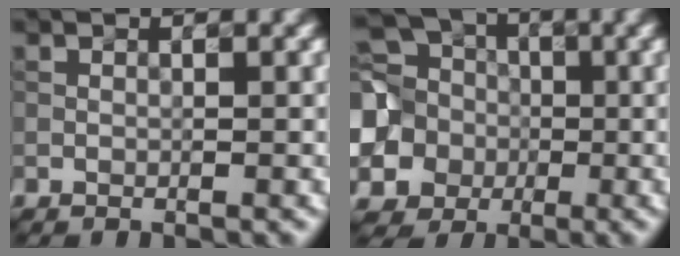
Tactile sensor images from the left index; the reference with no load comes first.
{"total": 13.0, "force": [0.0, 11.7, 5.7], "torque": [-0.165, 0.015, -0.028]}